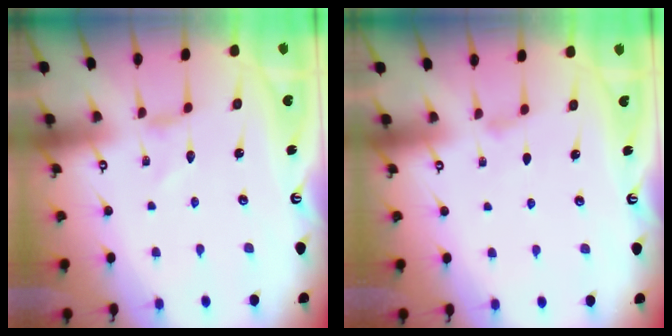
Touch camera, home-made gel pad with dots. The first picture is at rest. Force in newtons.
{"total": 2.1, "press": 2.1, "slide": 0.4}